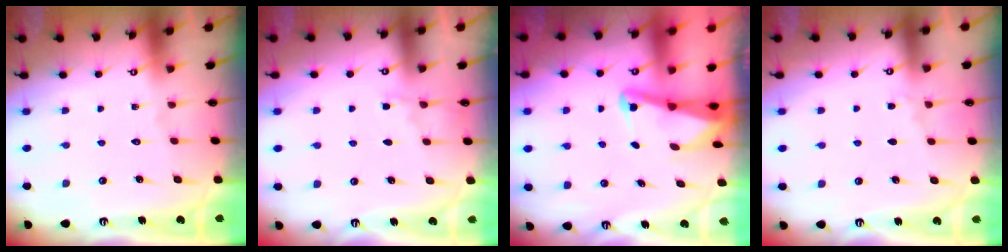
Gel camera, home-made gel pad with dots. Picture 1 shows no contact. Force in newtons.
{"total": 2.7, "press": 2.6, "slide": 0.4}
{"total": 2.5, "press": 2.4, "slide": 0.6}
{"total": 3.2, "press": 3.2, "slide": 0.5}